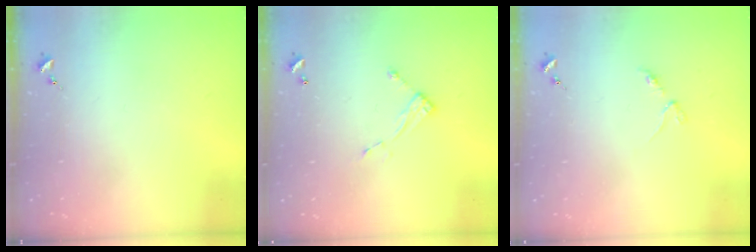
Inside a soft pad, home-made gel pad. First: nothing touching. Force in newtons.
{"total": 6.1, "press": 6.1, "slide": 0.2}
{"total": 2.9, "press": 2.8, "slide": 0.4}